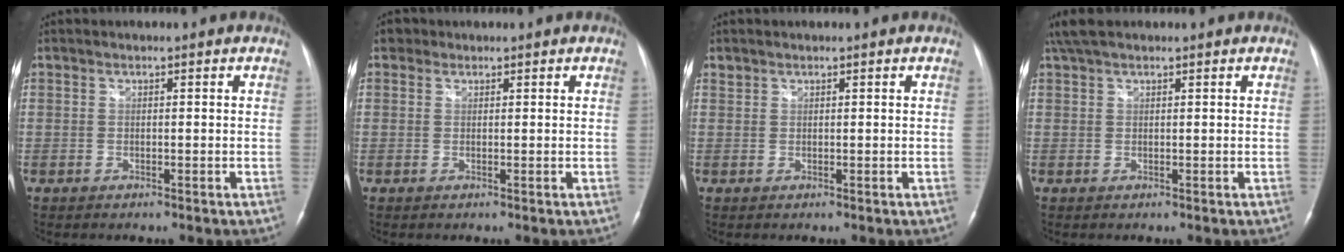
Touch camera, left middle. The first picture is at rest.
{"total": 1.3, "force": [0.7, 1.0, 0.1], "torque": [0.004, 0.008, 0.007]}
{"total": 0.7, "force": [0.6, 0.3, 0.0], "torque": [0.000, 0.006, 0.012]}
{"total": 4.6, "force": [3.6, 1.4, 2.5], "torque": [-0.053, 0.033, 0.069]}